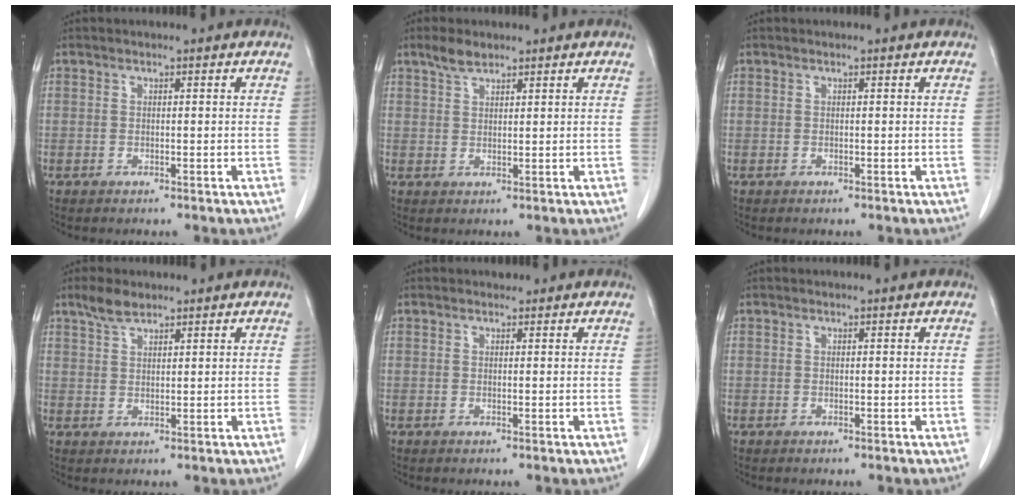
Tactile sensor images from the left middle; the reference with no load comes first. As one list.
[{"total": 2.8, "force": [2.2, 1.0, 1.4], "torque": [-0.032, 0.004, 0.044]}, {"total": 0.0}, {"total": 3.2, "force": [2.6, 1.1, 1.6], "torque": [-0.038, 0.005, 0.052]}, {"total": 0.6, "force": [0.5, 0.2, 0.0], "torque": [-0.005, 0.000, 0.008]}, {"total": 0.0}]